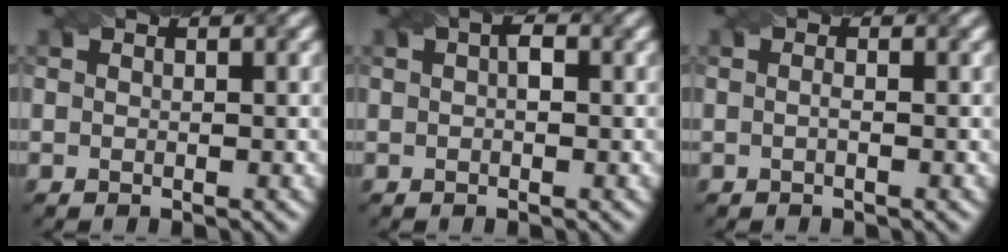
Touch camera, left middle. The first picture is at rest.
{"total": 1.3, "force": [0.1, 0.6, 1.1], "torque": [-0.020, 0.004, 0.001]}
{"total": 0.6, "force": [-0.3, 0.0, 0.6], "torque": [-0.013, 0.000, -0.005]}